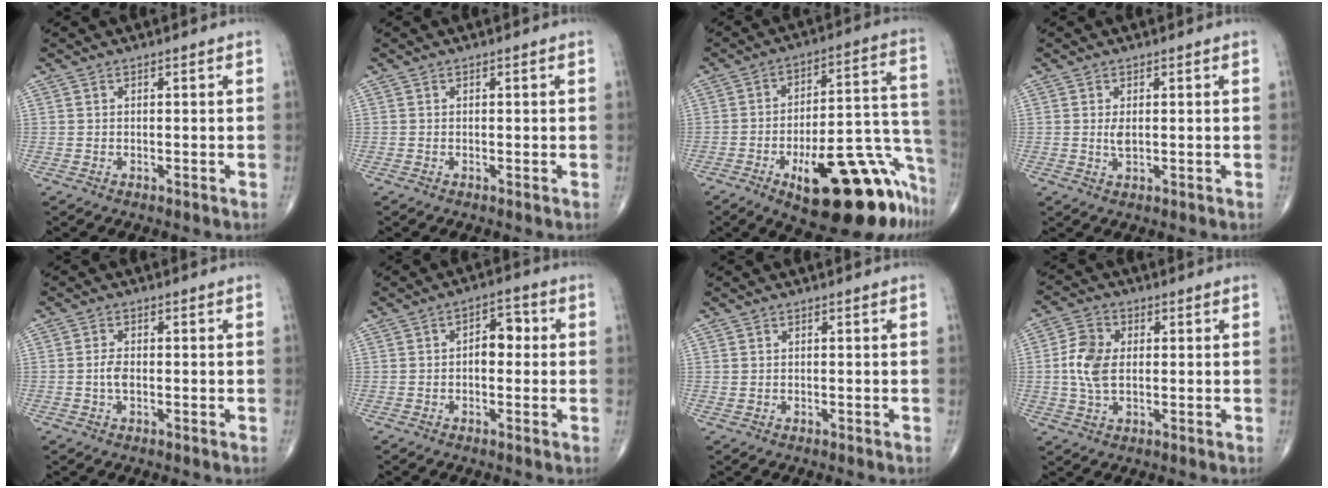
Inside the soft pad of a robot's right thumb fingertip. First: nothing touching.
{"total": 0.0}
{"total": 24.8, "force": [-12.8, 8.6, 19.4], "torque": [-0.180, 0.090, -0.174]}
{"total": 1.9, "force": [0.2, 0.9, 1.7], "torque": [-0.032, -0.005, 0.006]}
{"total": 2.5, "force": [-0.4, 1.3, 2.1], "torque": [-0.042, 0.005, -0.010]}
{"total": 5.0, "force": [0.1, 3.0, 4.0], "torque": [-0.042, 0.016, -0.007]}
{"total": 0.5, "force": [0.2, 0.5, 0.2], "torque": [-0.004, 0.003, 0.004]}
{"total": 7.6, "force": [0.3, 4.8, 5.9], "torque": [-0.117, 0.006, 0.003]}